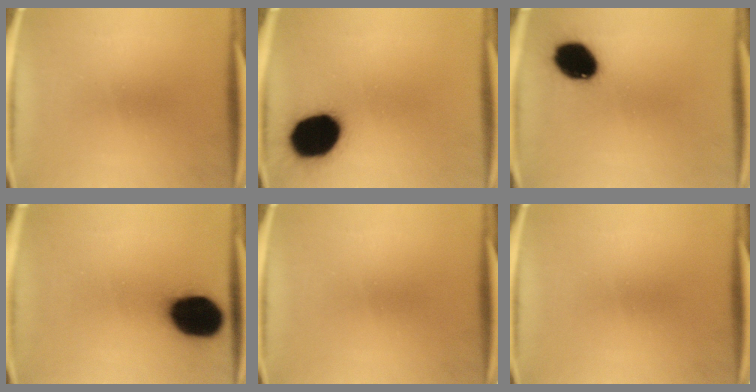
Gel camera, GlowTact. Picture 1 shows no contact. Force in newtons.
{"total": 18.8}
{"total": 12.4}
{"total": 18.5}
{"total": 0.0}
{"total": 0.0}